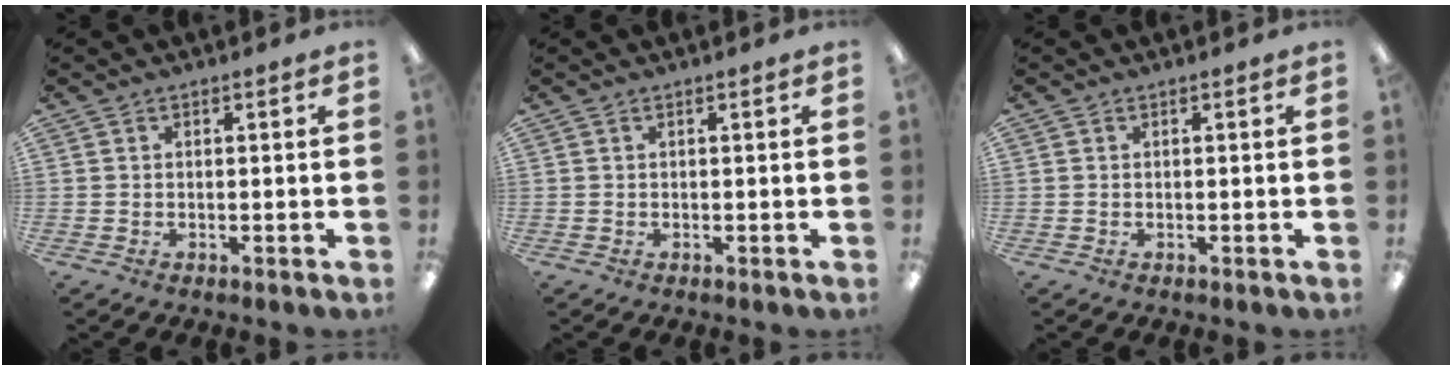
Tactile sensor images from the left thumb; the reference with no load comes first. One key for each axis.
{"total": 0.0}
{"total": 0.0}